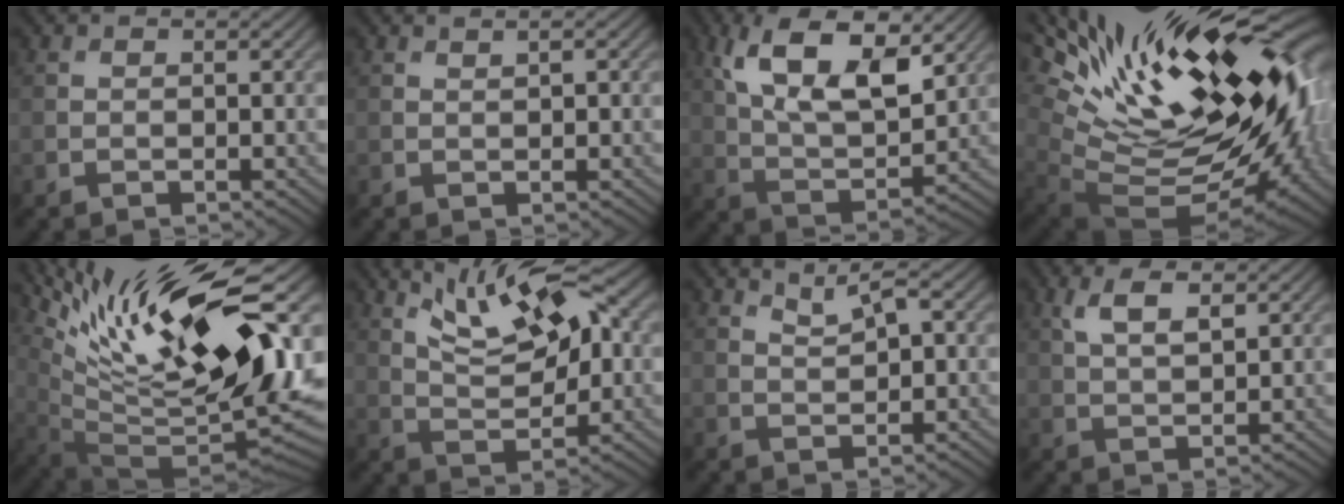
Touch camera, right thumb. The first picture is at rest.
{"total": 1.0, "force": [0.6, 0.1, 0.7], "torque": [-0.015, 0.002, 0.009]}
{"total": 13.4, "force": [6.2, 6.1, 10.2], "torque": [-0.204, -0.002, 0.110]}
{"total": 20.4, "force": [6.6, 7.7, 17.7], "torque": [-0.280, 0.019, 0.114]}
{"total": 18.6, "force": [8.7, 6.2, 15.3], "torque": [-0.274, 0.015, 0.145]}
{"total": 10.4, "force": [4.8, 3.5, 8.5], "torque": [-0.151, 0.016, 0.073]}
{"total": 3.0, "force": [1.9, 0.8, 2.2], "torque": [-0.042, -0.001, 0.038]}
{"total": 4.9, "force": [2.4, 1.9, 3.9], "torque": [-0.088, 0.003, 0.047]}